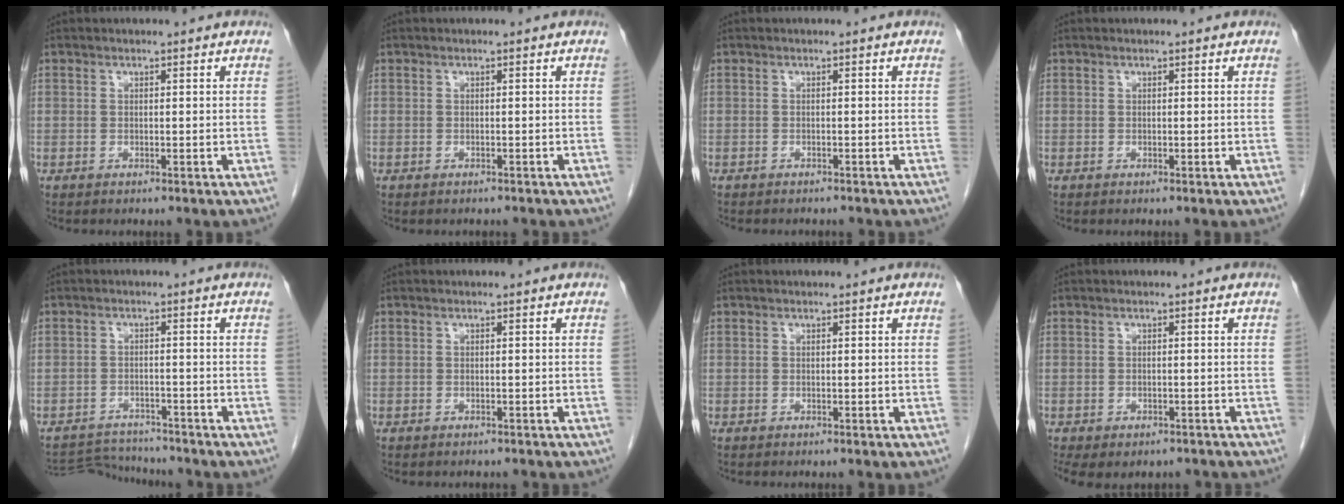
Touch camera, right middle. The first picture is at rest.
{"total": 1.3, "force": [-1.2, 0.4, 0.3], "torque": [-0.016, -0.004, -0.015]}
{"total": 4.3, "force": [-3.9, 1.2, 1.6], "torque": [-0.025, -0.007, -0.047]}
{"total": 0.0}
{"total": 5.8, "force": [-5.7, 0.5, -0.6], "torque": [0.005, -0.001, -0.097]}
{"total": 1.3, "force": [-1.2, 0.4, 0.3], "torque": [-0.016, -0.004, -0.015]}
{"total": 0.0}
{"total": 8.2, "force": [-5.9, 4.5, 3.4], "torque": [-0.067, -0.004, -0.072]}